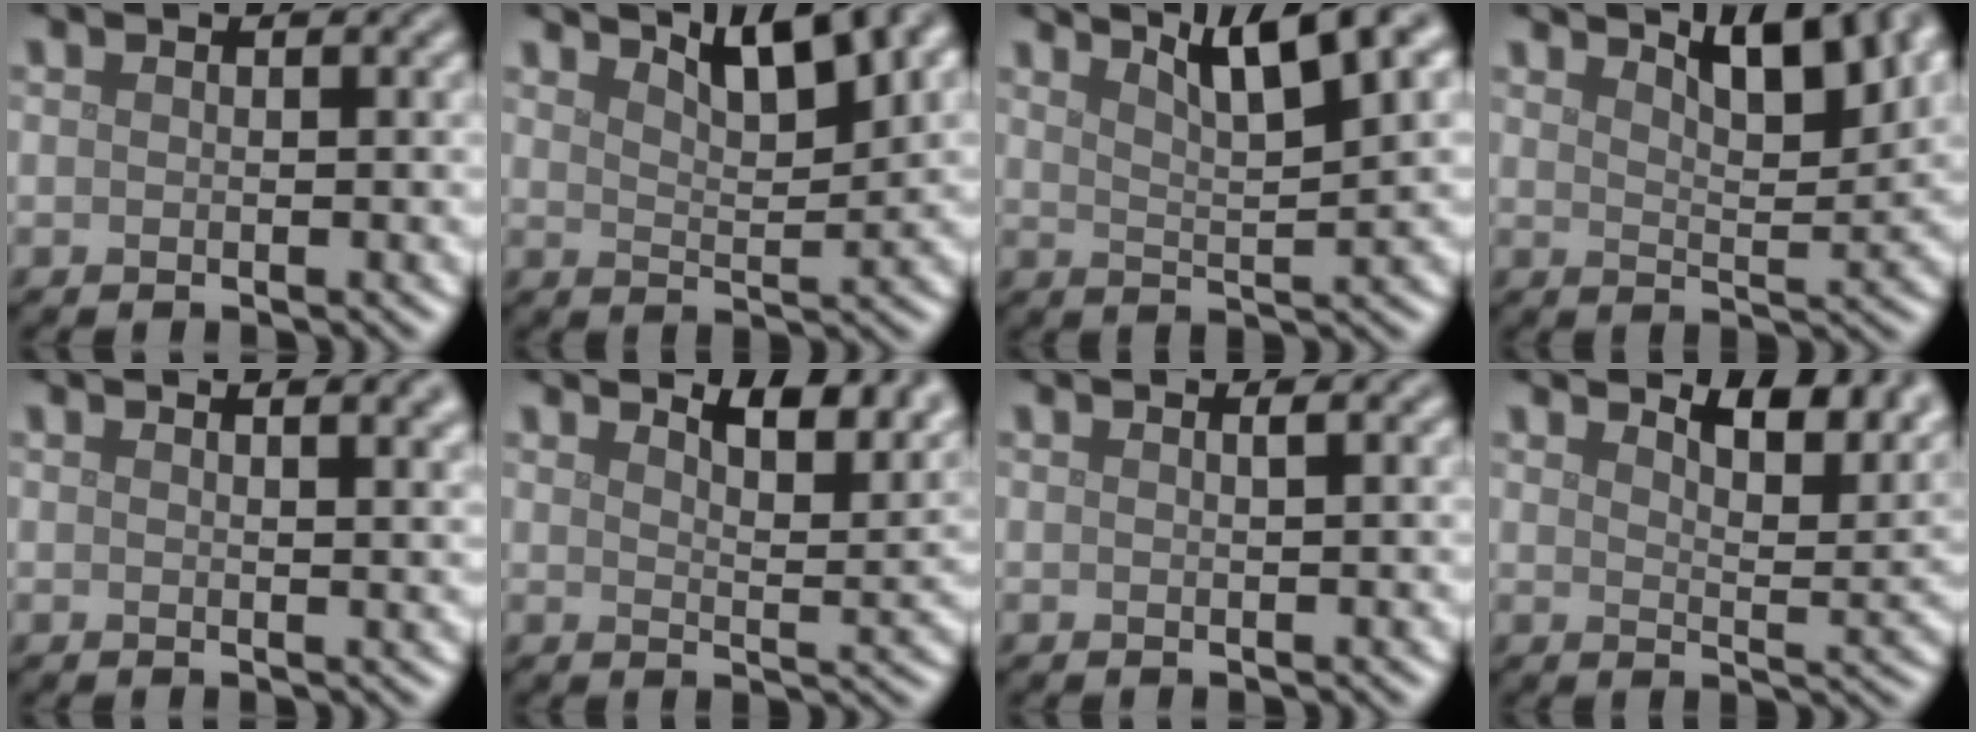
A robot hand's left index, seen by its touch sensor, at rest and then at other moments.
{"total": 6.2, "force": [4.5, 1.6, 4.0], "torque": [-0.053, 0.019, 0.058]}
{"total": 7.3, "force": [4.9, 1.3, 5.2], "torque": [-0.068, 0.018, 0.077]}
{"total": 6.2, "force": [4.2, 1.8, 4.3], "torque": [-0.055, 0.013, 0.056]}
{"total": 4.1, "force": [2.5, 1.7, 2.9], "torque": [-0.010, 0.019, 0.016]}
{"total": 5.6, "force": [4.2, 1.7, 3.2], "torque": [-0.040, 0.005, 0.048]}
{"total": 0.7, "force": [0.3, 0.3, 0.6], "torque": [-0.002, 0.002, 0.003]}
{"total": 6.2, "force": [4.7, 2.0, 3.5], "torque": [-0.047, 0.005, 0.057]}